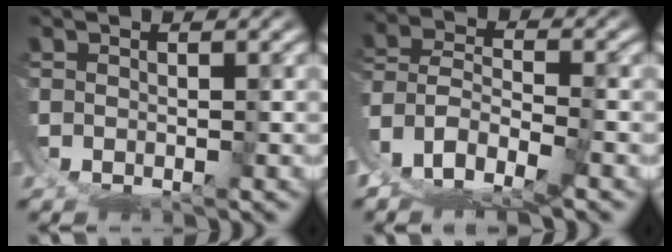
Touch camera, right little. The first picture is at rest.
{"total": 5.1, "force": [-0.8, 3.9, 3.3], "torque": [-0.074, -0.026, -0.008]}